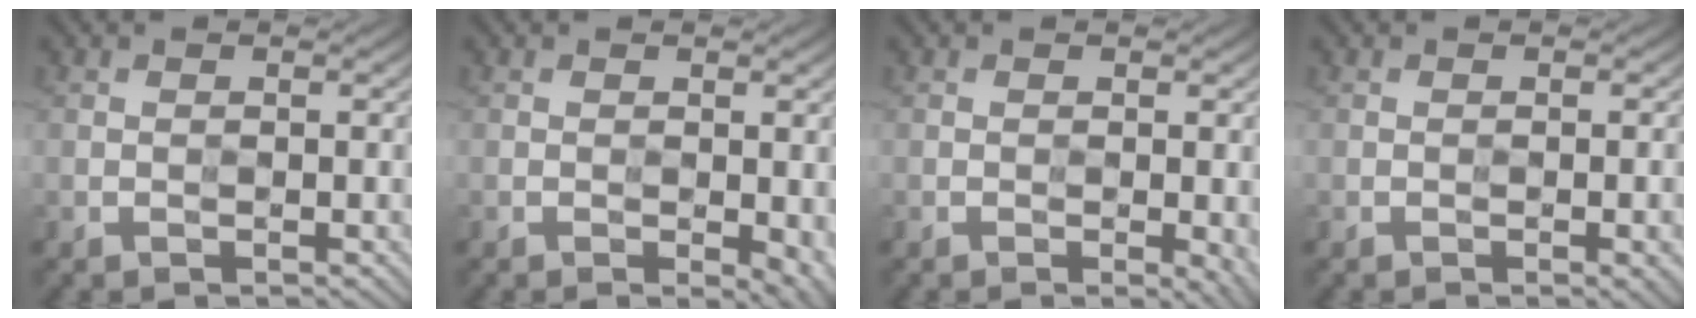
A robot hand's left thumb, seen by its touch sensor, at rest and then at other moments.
{"total": 5.4, "force": [-1.5, 2.8, 4.3], "torque": [-0.049, -0.018, 0.001]}
{"total": 4.5, "force": [-1.3, 1.9, 3.9], "torque": [-0.040, -0.009, -0.005]}
{"total": 3.4, "force": [-1.3, 1.3, 2.9], "torque": [-0.024, -0.009, -0.009]}